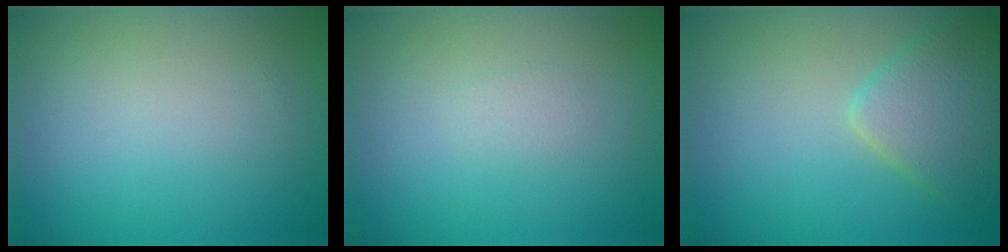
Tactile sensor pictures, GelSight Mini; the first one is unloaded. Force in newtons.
{"total": 0.6, "press": 0.6, "slide": 0.1}
{"total": 3.8, "press": 3.8, "slide": 0.3}